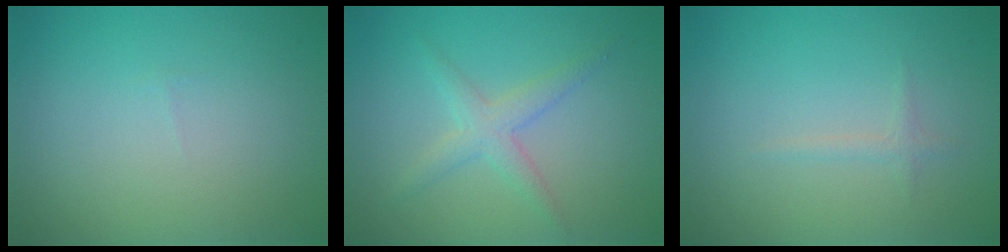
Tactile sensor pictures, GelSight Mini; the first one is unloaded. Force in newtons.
{"total": 2.5, "press": 2.5, "slide": 0.1}
{"total": 0.8, "press": 0.8, "slide": 0.1}